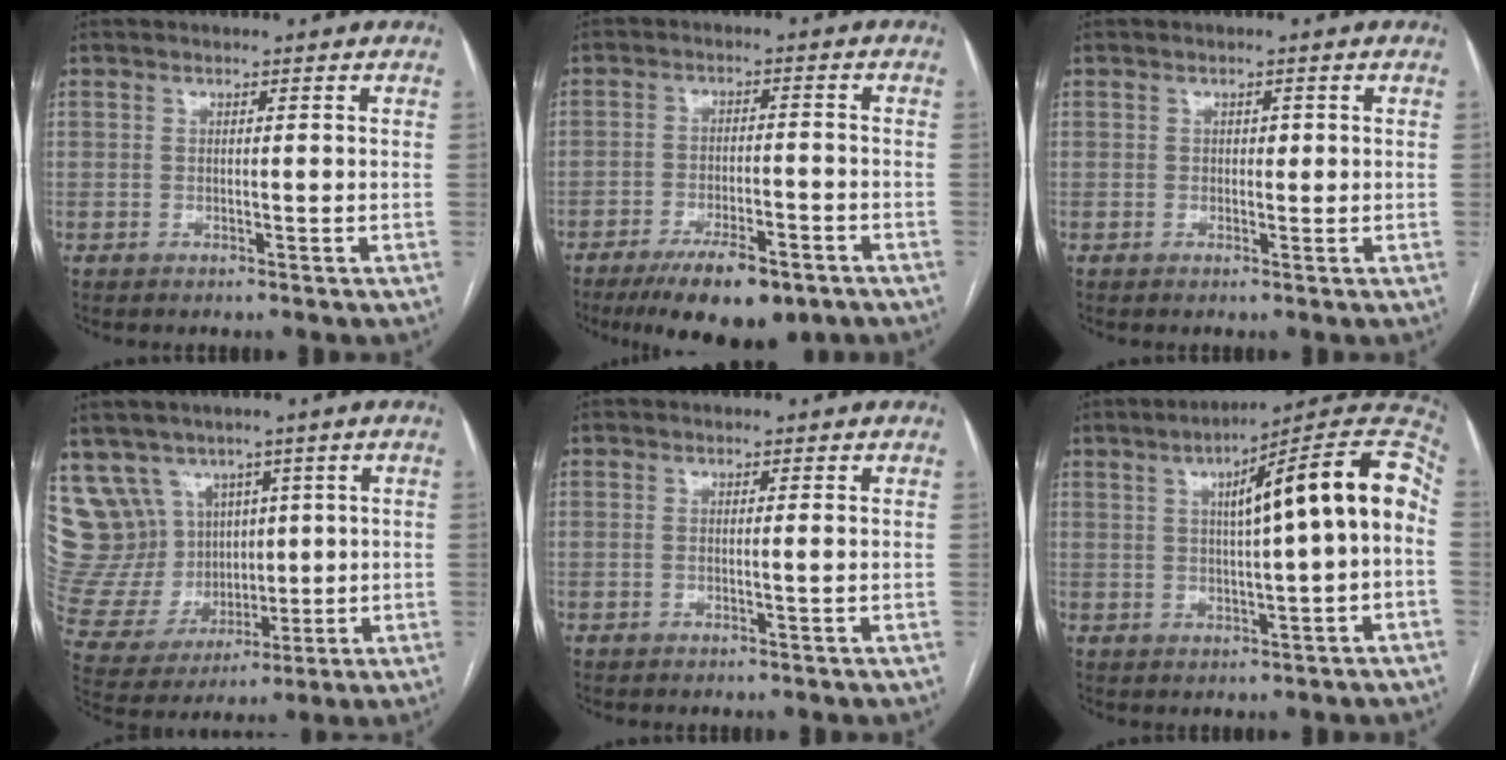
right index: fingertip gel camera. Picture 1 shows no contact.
{"total": 11.3, "force": [-7.8, 3.2, 7.5], "torque": [-0.119, -0.012, -0.122]}
{"total": 1.0, "force": [0.1, 0.7, 0.7], "torque": [-0.006, 0.002, 0.001]}
{"total": 13.9, "force": [7.1, 11.5, 3.1], "torque": [-0.089, 0.065, 0.174]}
{"total": 0.6, "force": [0.0, -0.2, 0.5], "torque": [-0.010, -0.002, -0.001]}
{"total": 15.9, "force": [2.0, 0.9, 15.8], "torque": [-0.218, 0.038, 0.023]}